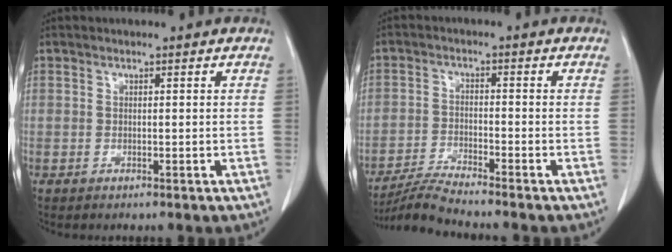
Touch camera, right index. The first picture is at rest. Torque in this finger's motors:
{"motor_torque": [-0.06, -0.14, 0.00, 0.04]}